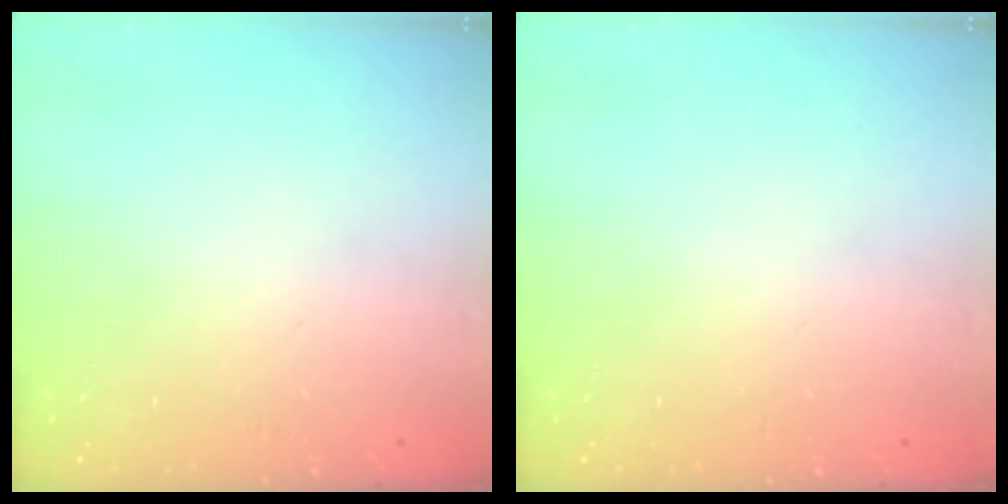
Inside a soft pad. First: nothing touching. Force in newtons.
{"total": 0.0}